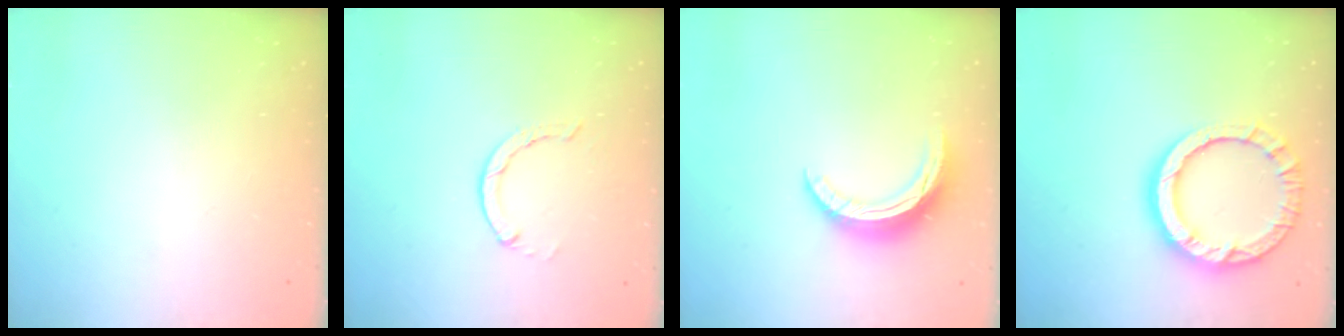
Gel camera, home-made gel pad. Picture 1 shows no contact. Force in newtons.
{"total": 1.3, "press": 1.3, "slide": 0.3}
{"total": 9.9, "press": 9.9, "slide": 0.7}
{"total": 13.5, "press": 13.5, "slide": 1.1}